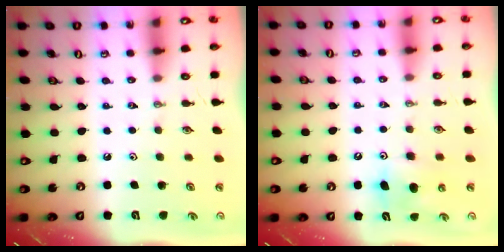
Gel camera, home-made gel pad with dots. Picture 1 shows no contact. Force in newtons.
{"total": 8.8, "press": 8.7, "slide": 1.3}